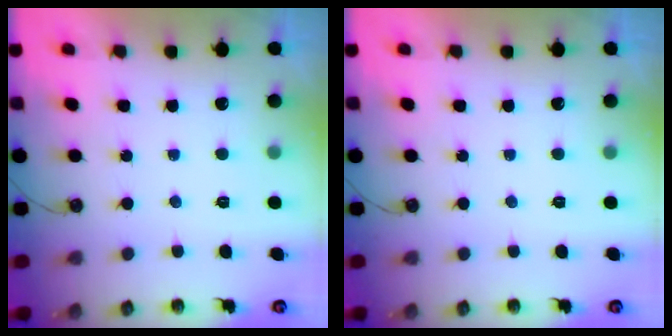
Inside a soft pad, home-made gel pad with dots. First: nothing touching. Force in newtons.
{"total": 0.0}